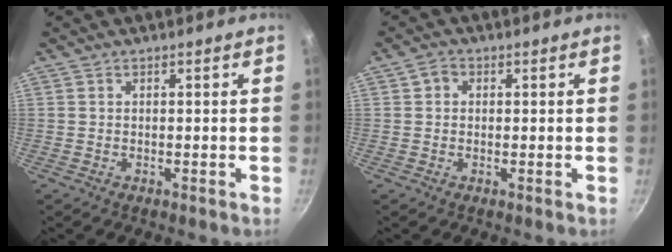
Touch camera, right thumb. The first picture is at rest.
{"total": 1.9, "force": [0.4, 1.7, 0.8], "torque": [-0.009, 0.003, 0.002]}